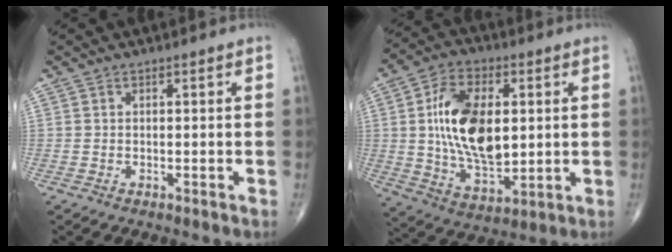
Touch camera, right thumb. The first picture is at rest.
{"total": 17.9, "force": [2.1, 9.9, 14.7], "torque": [-0.244, -0.014, 0.042]}